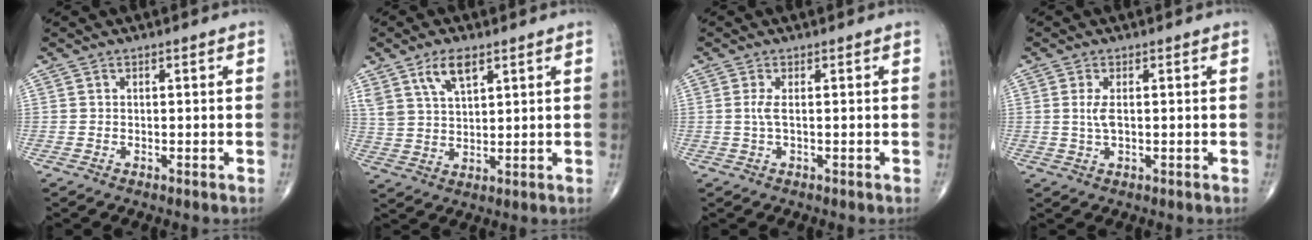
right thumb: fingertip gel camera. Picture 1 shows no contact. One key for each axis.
{"total": 7.0, "fx": 4.2, "fy": 3.0, "fz": 4.8, "tx": -0.084, "ty": -0.017, "tz": 0.083}
{"total": 1.7, "fx": 0.1, "fy": 0.2, "fz": 1.7, "tx": -0.051, "ty": -0.002, "tz": 0.002}
{"total": 2.7, "fx": 0.3, "fy": 1.0, "fz": 2.5, "tx": -0.055, "ty": -0.002, "tz": 0.007}